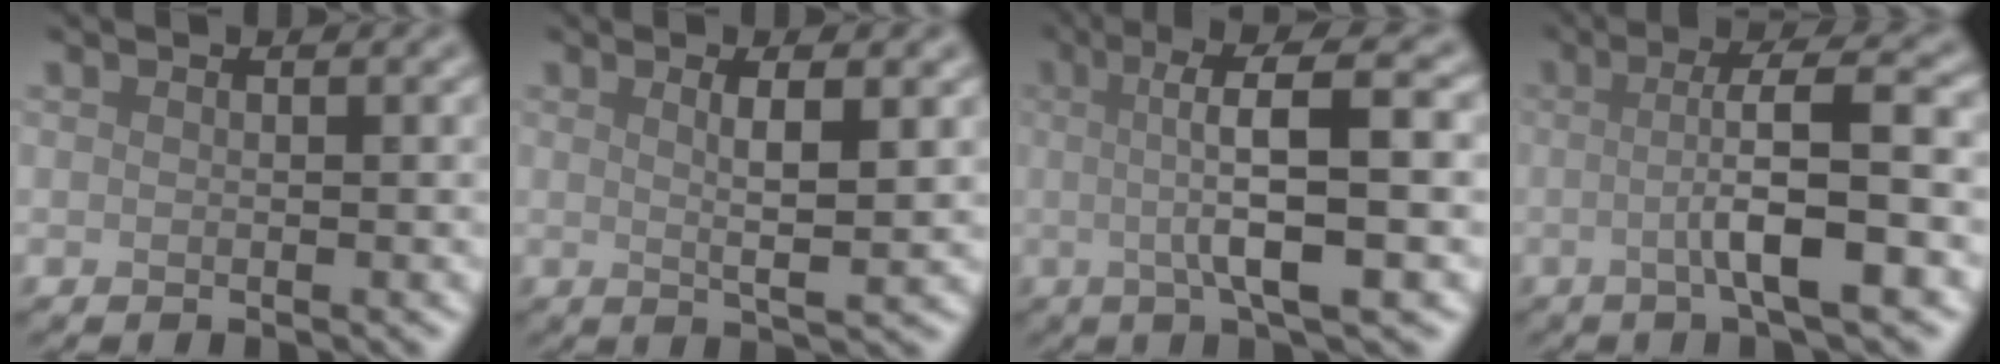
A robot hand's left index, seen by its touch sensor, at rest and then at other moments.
{"total": 3.7, "force": [0.7, 0.8, 3.6], "torque": [-0.059, -0.004, 0.014]}
{"total": 8.6, "force": [0.5, 1.9, 8.3], "torque": [-0.122, 0.012, 0.004]}
{"total": 6.8, "force": [-0.9, 1.3, 6.6], "torque": [-0.098, 0.006, -0.017]}